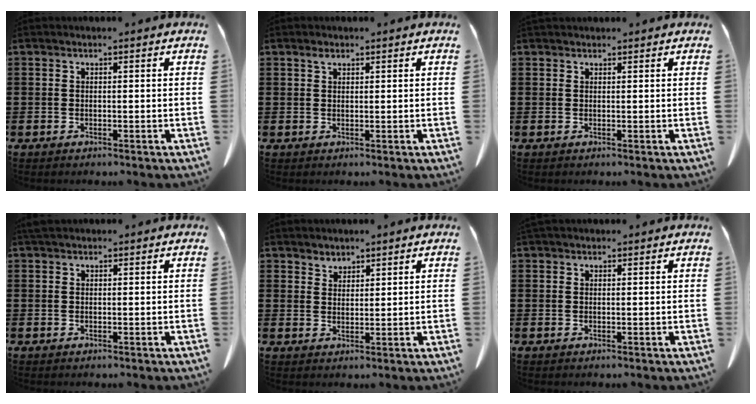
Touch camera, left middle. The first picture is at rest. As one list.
[{"total": 1.2, "force": [0.8, 0.5, 0.8], "torque": [-0.010, -0.002, 0.013]}, {"total": 0.8, "force": [0.7, 0.2, 0.0], "torque": [-0.003, -0.001, 0.016]}, {"total": 1.1, "force": [1.0, 0.4, 0.4], "torque": [-0.012, 0.002, 0.019]}, {"total": 2.3, "force": [2.1, 0.7, 0.0], "torque": [-0.005, -0.001, 0.043]}, {"total": 1.0, "force": [0.9, 0.3, 0.2], "torque": [-0.006, 0.000, 0.018]}]